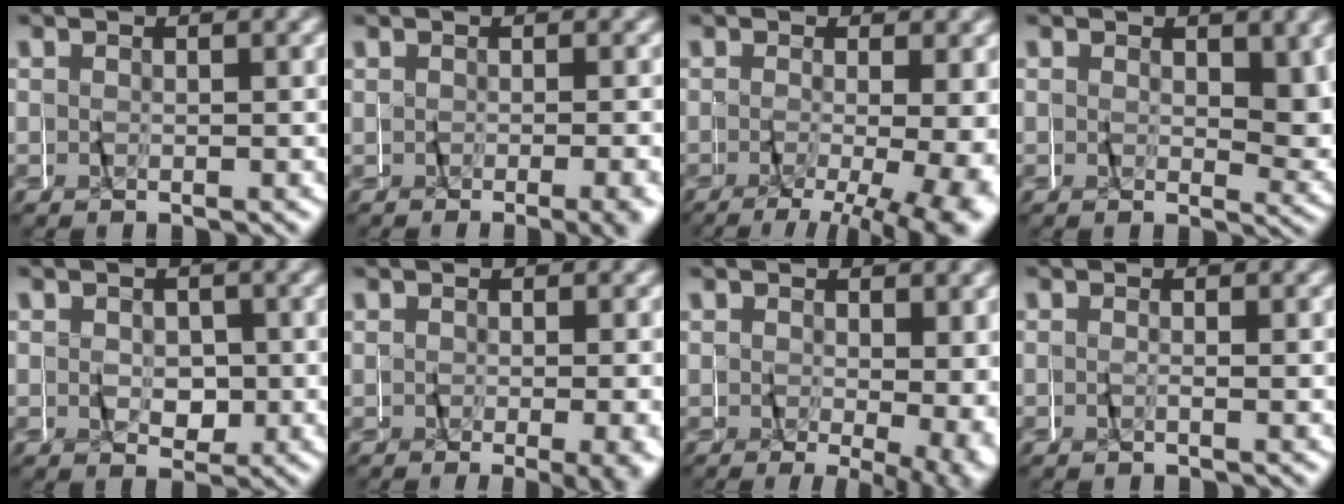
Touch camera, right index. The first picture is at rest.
{"total": 1.5, "force": [-0.7, -0.5, 1.2], "torque": [-0.016, -0.003, -0.011]}
{"total": 6.3, "force": [-2.3, 1.4, 5.6], "torque": [-0.071, -0.025, -0.026]}
{"total": 2.7, "force": [0.7, 1.3, 2.2], "torque": [-0.029, -0.010, 0.015]}
{"total": 1.8, "force": [-0.4, 1.5, 1.0], "torque": [-0.018, -0.006, -0.005]}
{"total": 2.5, "force": [-0.6, 0.1, 2.4], "torque": [-0.036, -0.009, -0.006]}
{"total": 4.9, "force": [-0.4, 1.6, 4.6], "torque": [-0.062, -0.013, 0.002]}
{"total": 0.5, "force": [-0.2, -0.5, 0.0], "torque": [-0.006, 0.000, -0.005]}